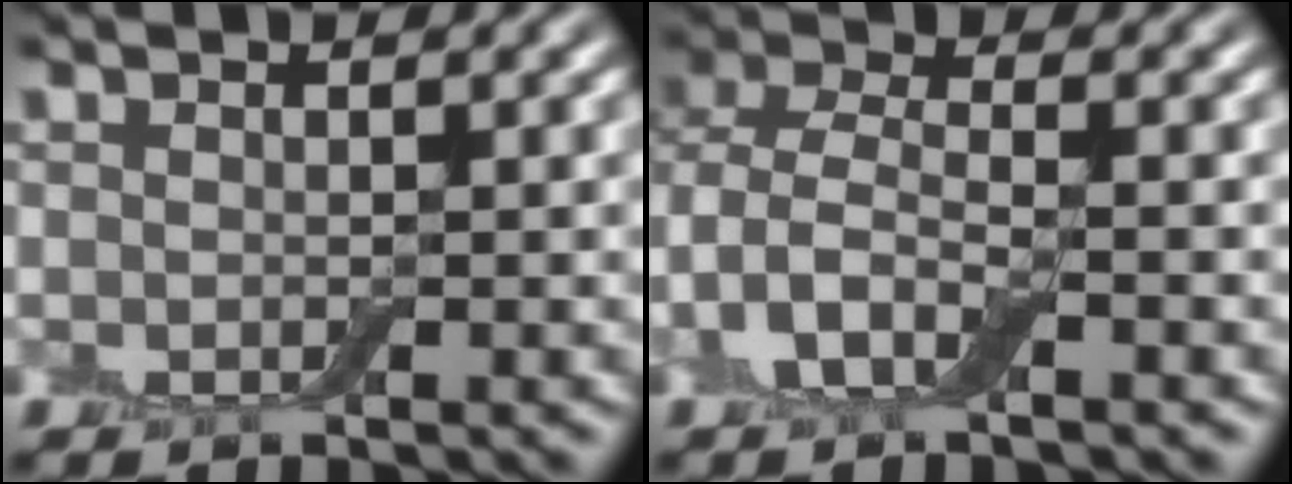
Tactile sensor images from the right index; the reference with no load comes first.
{"total": 4.5, "force": [-1.4, 2.7, 3.3], "torque": [-0.071, 0.006, -0.035]}